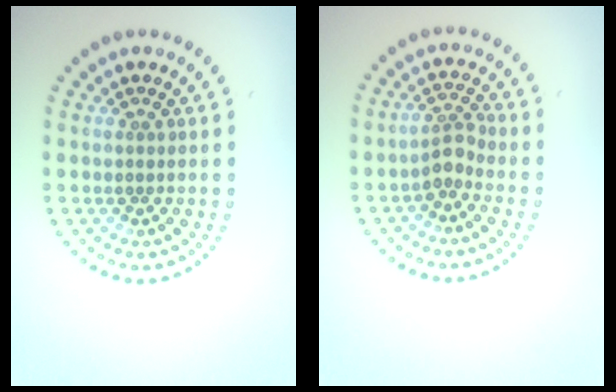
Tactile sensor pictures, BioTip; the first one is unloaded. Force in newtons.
{"total": 2.1, "press": 1.5, "slide": 1.4}